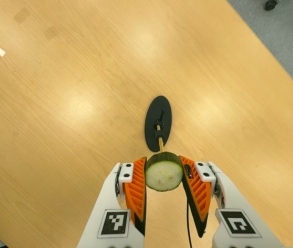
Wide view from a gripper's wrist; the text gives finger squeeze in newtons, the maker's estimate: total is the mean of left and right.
{"total": 10.8, "left": 10.1, "right": 11.6}